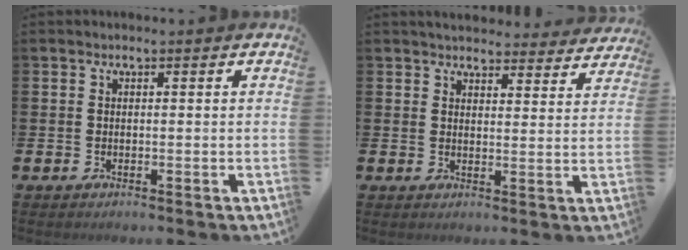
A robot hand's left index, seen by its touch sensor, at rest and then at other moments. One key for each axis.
{"total": 4.2, "fx": 4.1, "fy": 0.9, "fz": 0.2, "tx": -0.008, "ty": -0.030, "tz": 0.072}